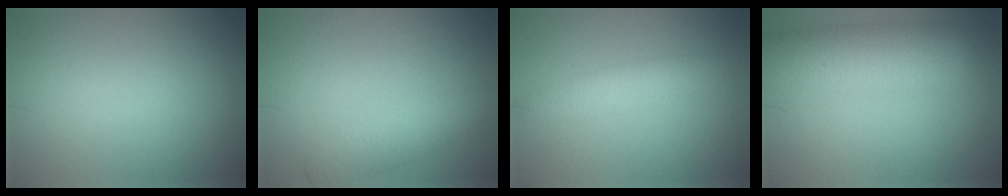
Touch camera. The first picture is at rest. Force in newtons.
{"total": 3.2, "press": 3.2, "slide": 0.1}
{"total": 2.5, "press": 2.5, "slide": 0.1}
{"total": 7.1, "press": 7.1, "slide": 0.0}